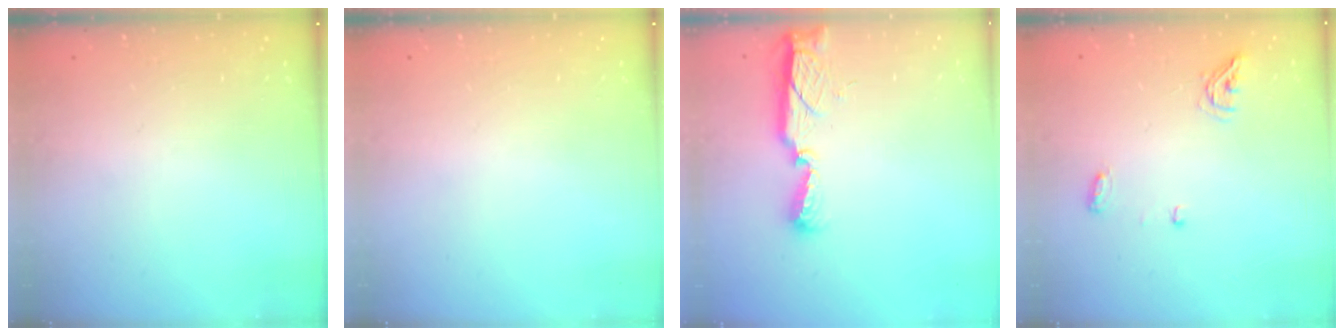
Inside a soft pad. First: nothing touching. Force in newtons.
{"total": 0.0}
{"total": 11.7, "press": 10.4, "slide": 5.3}
{"total": 5.8, "press": 5.7, "slide": 0.9}